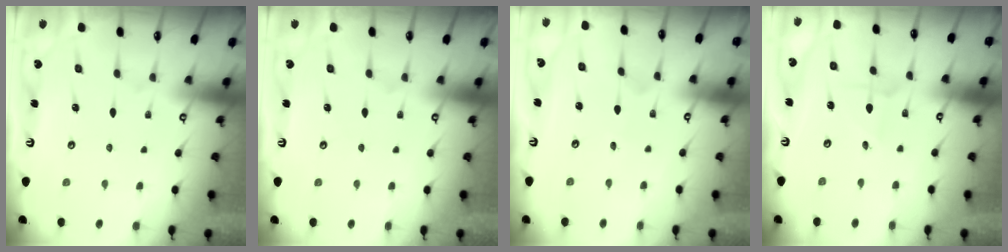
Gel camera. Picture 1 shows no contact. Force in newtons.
{"total": 0.0}
{"total": 0.7, "press": 0.7, "slide": 0.0}
{"total": 1.7, "press": 1.7, "slide": 0.1}